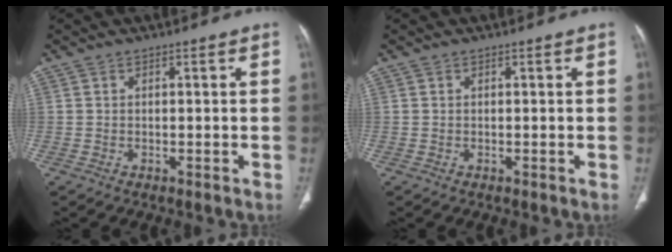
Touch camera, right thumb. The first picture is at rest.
{"total": 0.0}